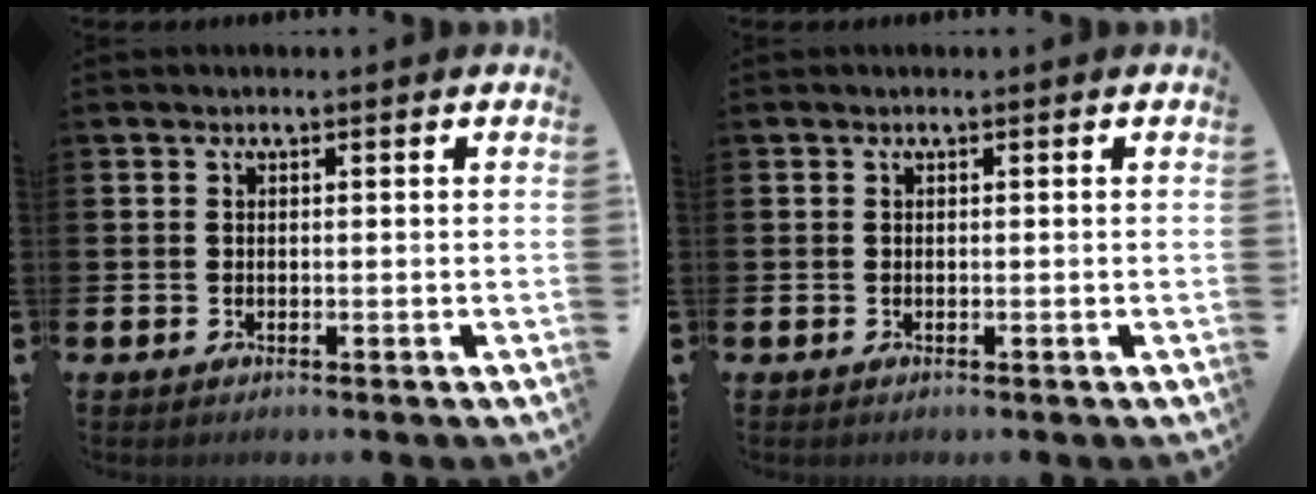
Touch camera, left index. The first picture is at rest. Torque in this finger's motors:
{"motor_torque": [-0.01, -0.01, 0.01, 0.00]}